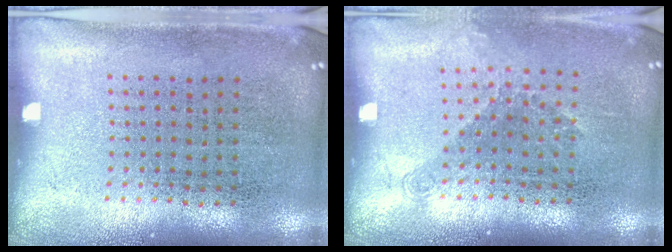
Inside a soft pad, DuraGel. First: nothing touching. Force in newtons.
{"total": 1.2, "press": 0.9, "slide": 0.8}